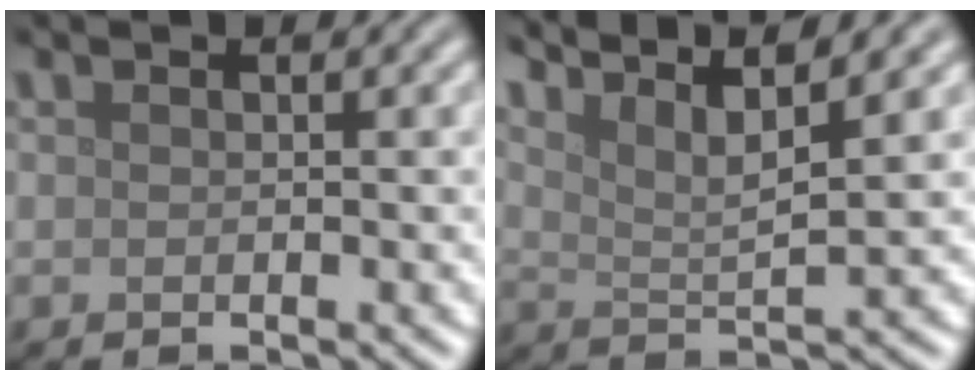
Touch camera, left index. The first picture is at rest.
{"total": 6.7, "force": [5.3, 1.2, 4.0], "torque": [-0.067, 0.019, 0.068]}